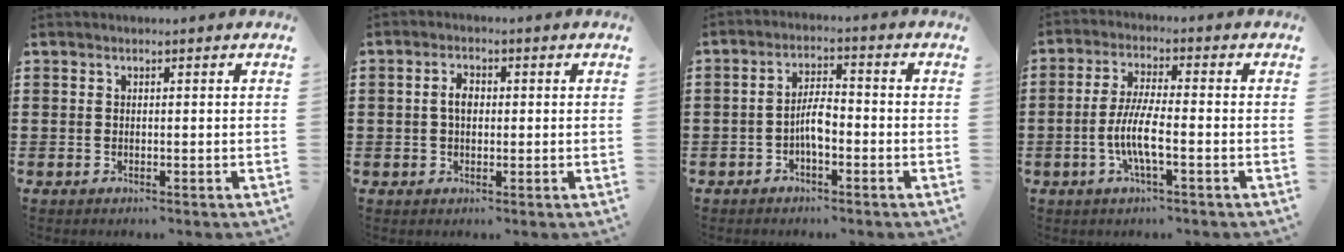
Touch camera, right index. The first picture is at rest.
{"total": 2.8, "force": [0.1, 1.6, 2.3], "torque": [-0.046, 0.007, 0.001]}
{"total": 4.4, "force": [-1.4, 1.7, 3.9], "torque": [-0.083, 0.005, -0.030]}
{"total": 6.7, "force": [-2.1, 1.3, 6.2], "torque": [-0.133, -0.009, -0.046]}